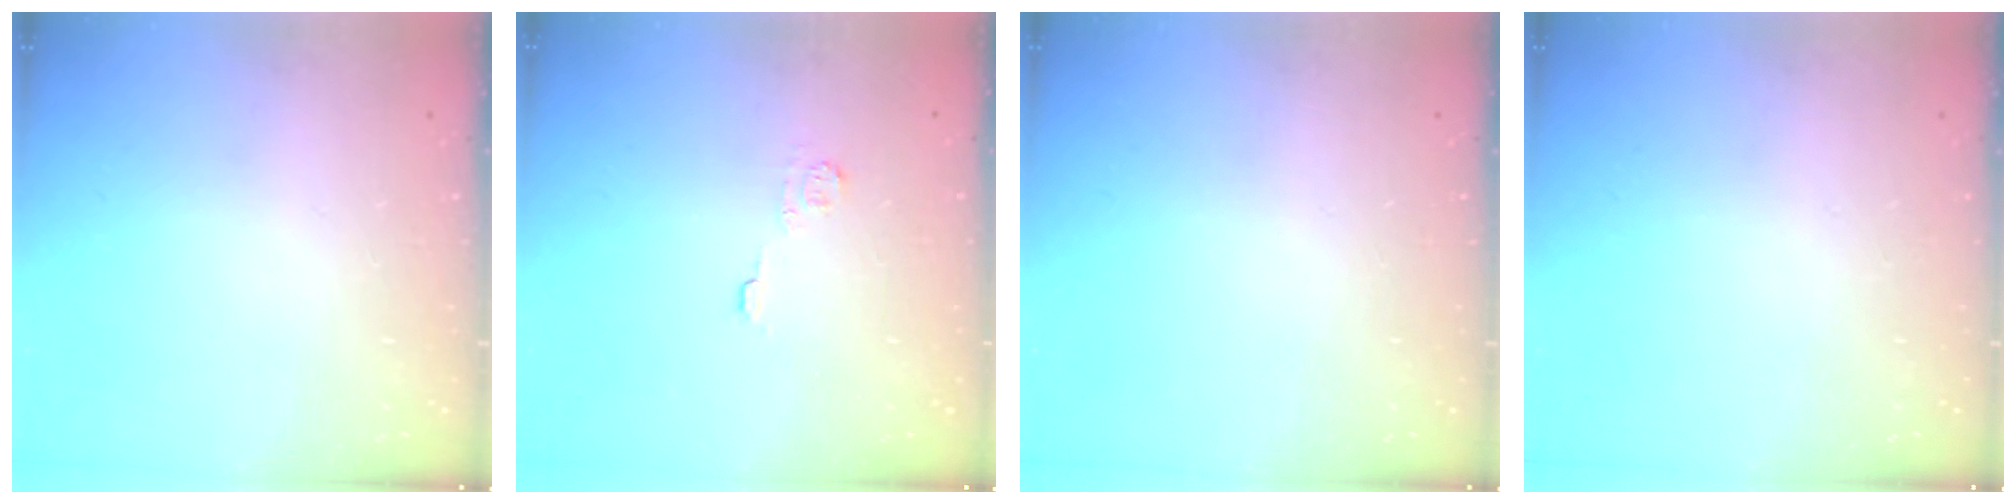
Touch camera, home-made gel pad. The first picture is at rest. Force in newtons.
{"total": 4.3, "press": 4.3, "slide": 0.6}
{"total": 0.0}
{"total": 0.0}